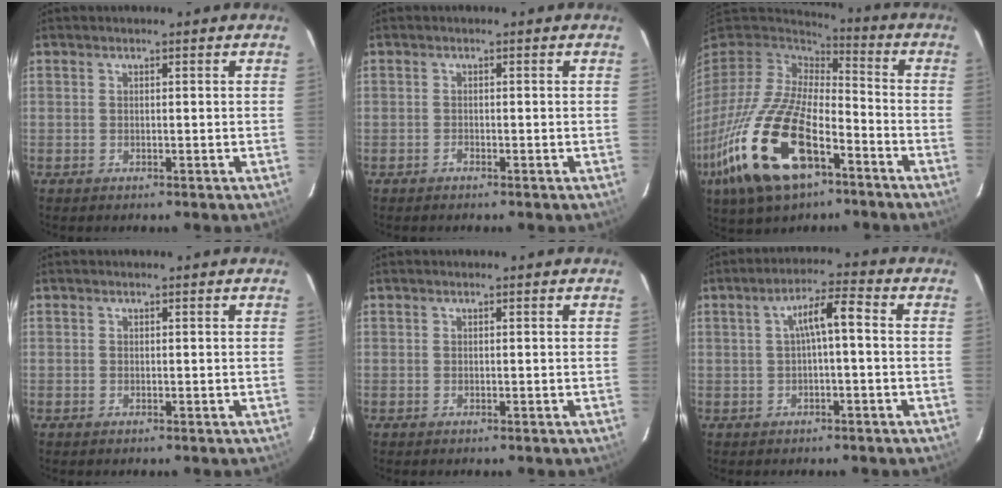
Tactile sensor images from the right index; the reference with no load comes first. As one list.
[{"total": 0.6, "force": [-0.5, 0.1, 0.1], "torque": [0.000, 0.002, -0.012]}, {"total": 25.6, "force": [-12.3, 11.8, 19.1], "torque": [-0.413, -0.052, -0.223]}, {"total": 0.0}, {"total": 0.0}, {"total": 5.2, "force": [-0.1, 0.9, 5.2], "torque": [-0.094, 0.016, 0.005]}]